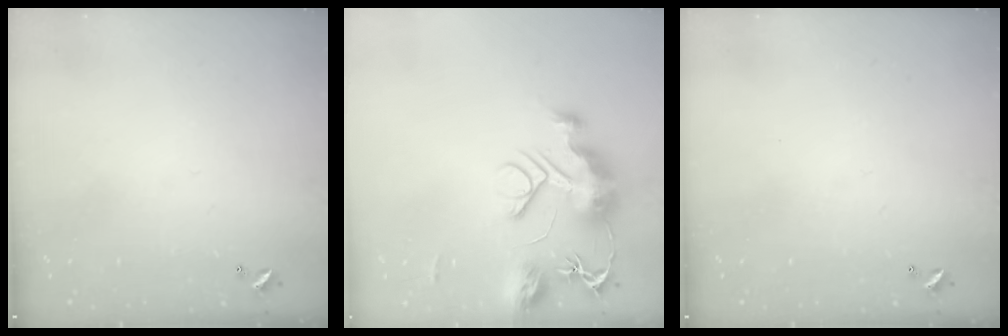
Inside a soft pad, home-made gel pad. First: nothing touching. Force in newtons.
{"total": 13.2, "press": 13.2, "slide": 1.1}
{"total": 0.0}